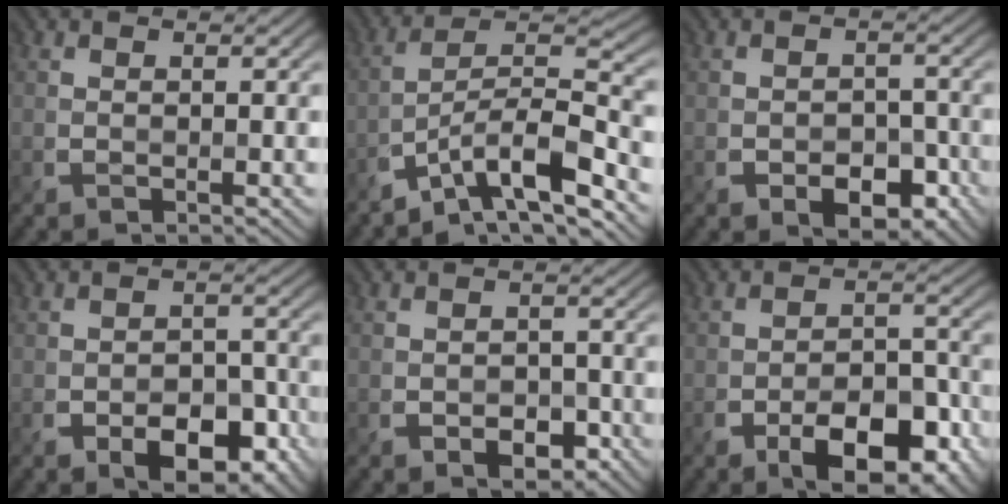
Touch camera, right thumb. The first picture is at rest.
{"total": 11.2, "force": [-7.6, 2.6, 7.7], "torque": [-0.126, 0.008, -0.141]}
{"total": 4.9, "force": [-2.4, 3.1, 2.9], "torque": [-0.042, -0.013, -0.034]}
{"total": 6.7, "force": [-3.3, 3.9, 4.4], "torque": [-0.066, -0.017, -0.044]}
{"total": 3.2, "force": [-1.6, 2.2, 1.8], "torque": [-0.029, -0.012, -0.022]}
{"total": 8.6, "force": [-4.4, 4.2, 6.1], "torque": [-0.097, -0.007, -0.066]}